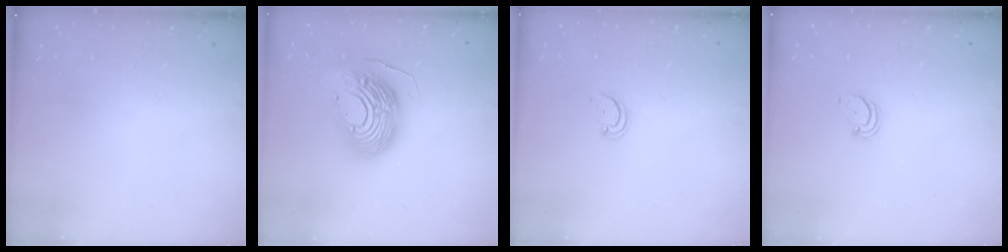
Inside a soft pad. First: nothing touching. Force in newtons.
{"total": 18.8, "press": 18.6, "slide": 2.8}
{"total": 2.2, "press": 2.2, "slide": 0.4}
{"total": 2.1, "press": 2.1, "slide": 0.2}